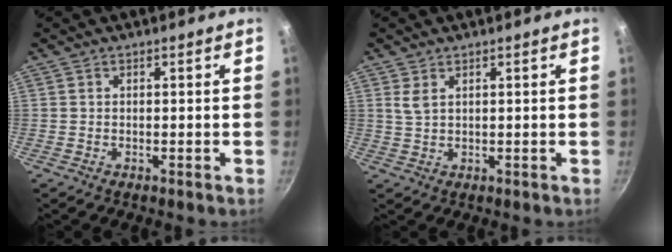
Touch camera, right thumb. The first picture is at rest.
{"total": 2.3, "force": [1.1, 1.1, 1.6], "torque": [-0.030, -0.006, 0.023]}